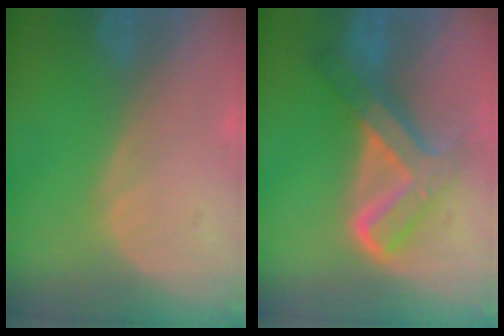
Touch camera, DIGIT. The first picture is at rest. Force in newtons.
{"total": 8.1, "press": 8.1, "slide": 0.8}